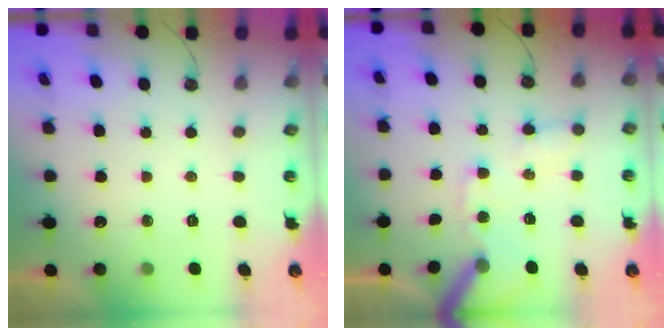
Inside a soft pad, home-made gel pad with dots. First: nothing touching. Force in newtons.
{"total": 12.0, "press": 11.8, "slide": 1.7}